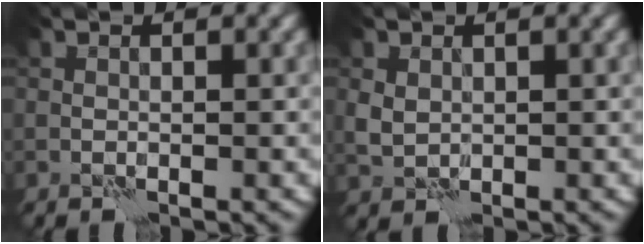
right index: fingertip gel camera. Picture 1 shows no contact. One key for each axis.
{"total": 1.5, "fx": 0.4, "fy": 1.3, "fz": 0.7, "tx": -0.020, "ty": 0.003, "tz": 0.013}